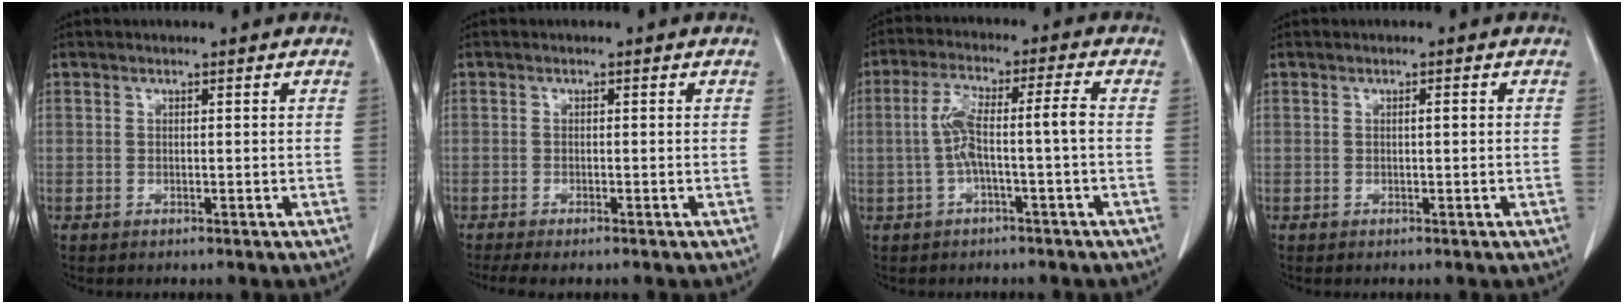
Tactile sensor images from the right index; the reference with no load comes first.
{"total": 4.4, "force": [-2.9, 1.6, 3.0], "torque": [-0.061, -0.005, -0.045]}
{"total": 7.5, "force": [-1.0, 0.7, 7.4], "torque": [-0.151, 0.031, -0.015]}
{"total": 1.2, "force": [0.1, 0.4, 1.1], "torque": [-0.026, 0.004, 0.005]}